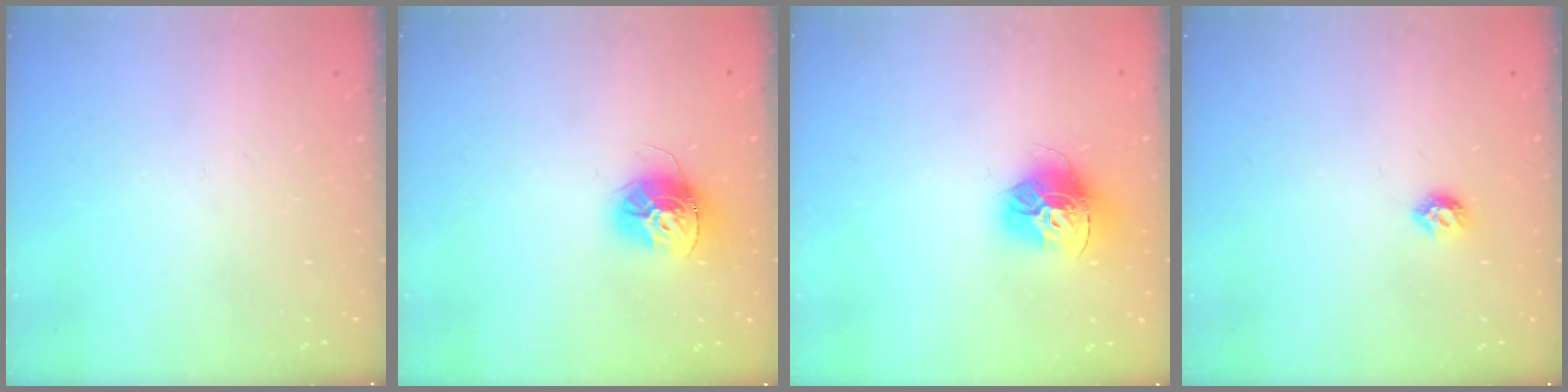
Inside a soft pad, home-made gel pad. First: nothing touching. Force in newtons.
{"total": 12.7, "press": 12.7, "slide": 1.0}
{"total": 14.8, "press": 14.8, "slide": 1.6}
{"total": 5.5, "press": 5.4, "slide": 1.2}